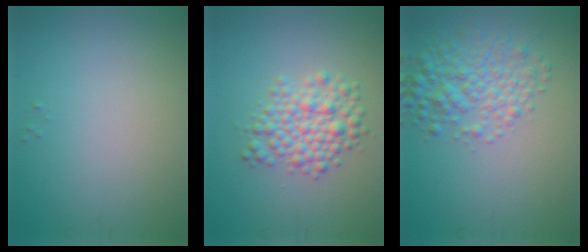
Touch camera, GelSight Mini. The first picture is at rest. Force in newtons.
{"total": 4.1, "press": 4.1, "slide": 0.1}
{"total": 4.4, "press": 4.4, "slide": 0.1}